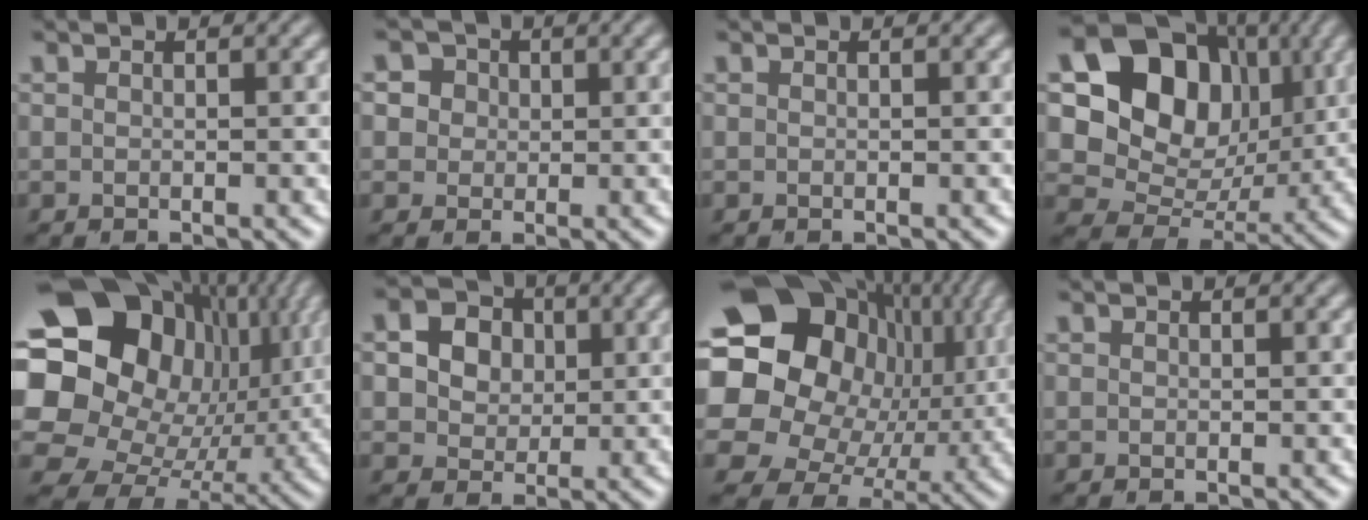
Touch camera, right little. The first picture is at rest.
{"total": 4.6, "force": [2.1, 3.6, 1.9], "torque": [-0.026, 0.017, 0.017]}
{"total": 0.0}
{"total": 13.0, "force": [3.3, 10.2, 7.4], "torque": [-0.130, 0.002, 0.047]}
{"total": 20.6, "force": [4.4, 16.6, 11.3], "torque": [-0.229, -0.007, 0.092]}
{"total": 6.5, "force": [2.2, 5.1, 3.3], "torque": [-0.069, 0.025, 0.025]}
{"total": 23.1, "force": [5.1, 19.5, 11.3], "torque": [-0.236, 0.026, 0.070]}
{"total": 0.0}